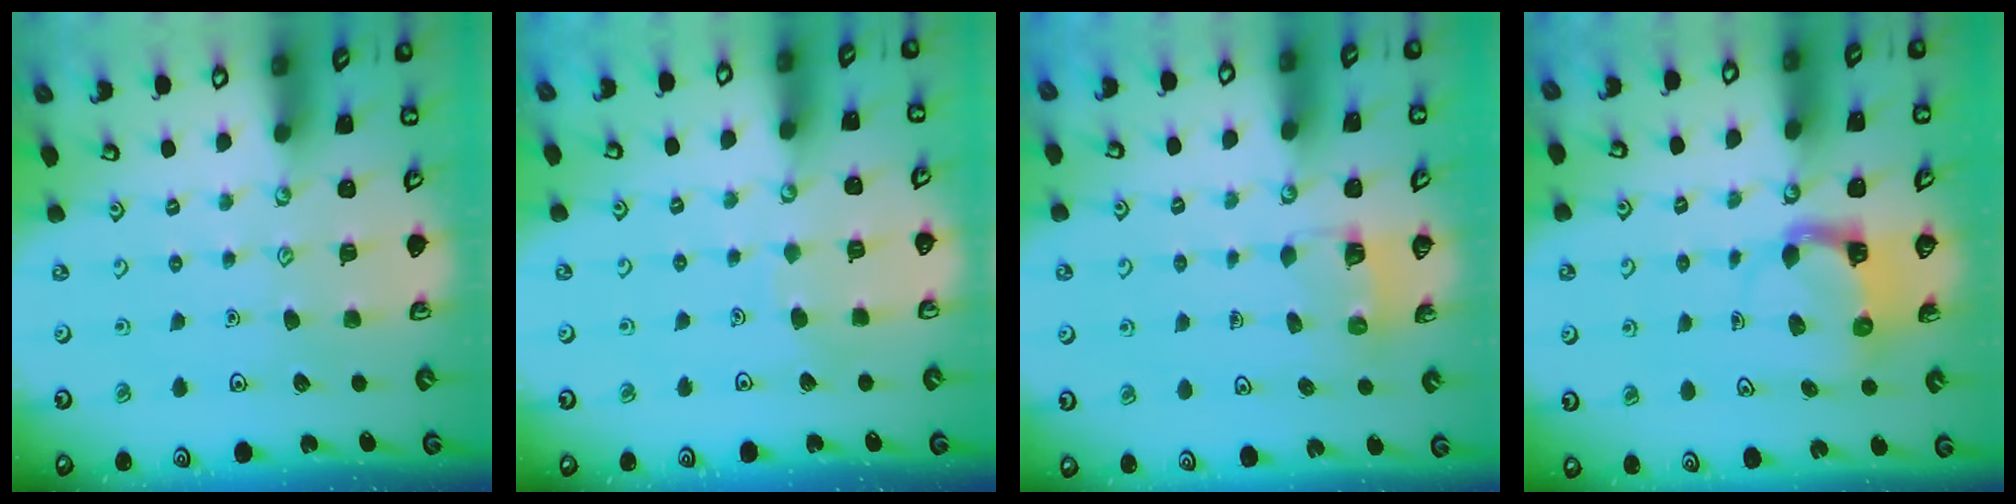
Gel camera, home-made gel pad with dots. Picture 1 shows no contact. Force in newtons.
{"total": 2.6, "press": 2.6, "slide": 0.1}
{"total": 3.0, "press": 3.0, "slide": 0.2}
{"total": 3.9, "press": 3.9, "slide": 0.2}